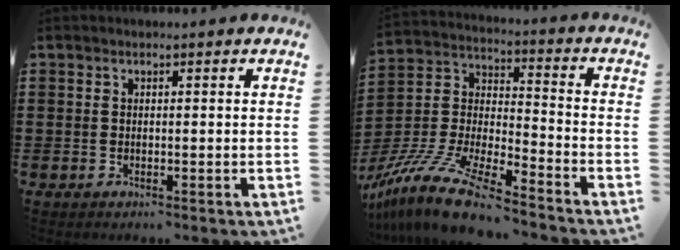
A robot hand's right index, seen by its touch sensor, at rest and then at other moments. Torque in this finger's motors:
{"motor_torque": [0.92, 1.21, 0.99, 0.21]}